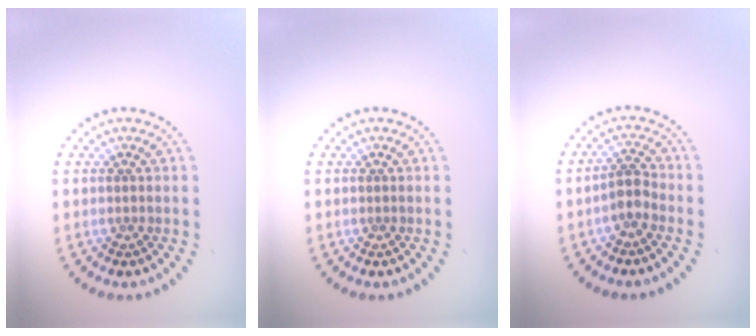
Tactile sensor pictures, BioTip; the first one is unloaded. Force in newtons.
{"total": 0.0}
{"total": 1.9, "press": 1.5, "slide": 1.2}